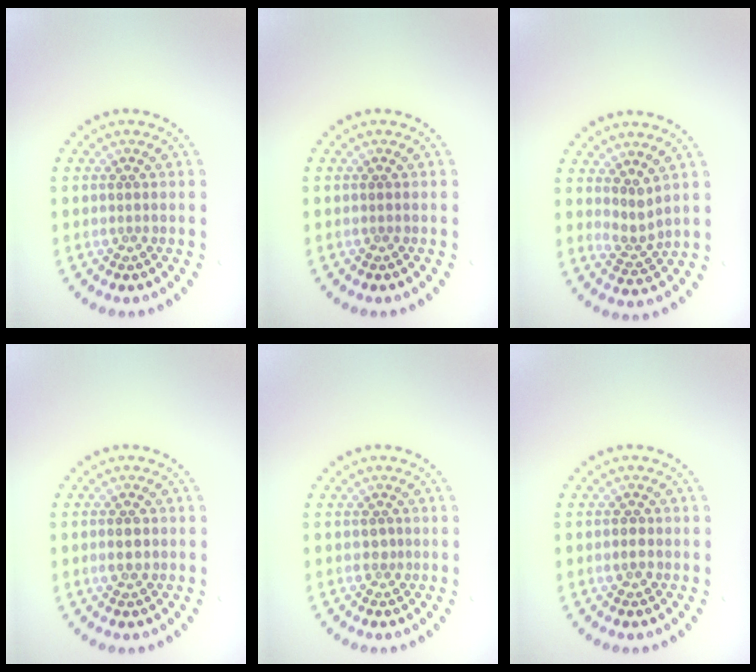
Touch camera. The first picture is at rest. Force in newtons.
{"total": 0.0}
{"total": 1.9, "press": 1.4, "slide": 1.3}
{"total": 1.5, "press": 1.5, "slide": 0.0}
{"total": 0.7, "press": 0.6, "slide": 0.4}
{"total": 1.2, "press": 1.1, "slide": 0.5}